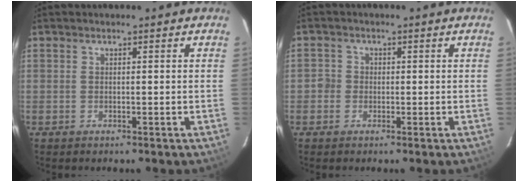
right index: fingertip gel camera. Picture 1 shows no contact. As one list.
[{"total": 2.3, "force": [-0.8, 2.1, 0.2], "torque": [-0.001, 0.005, -0.017]}]